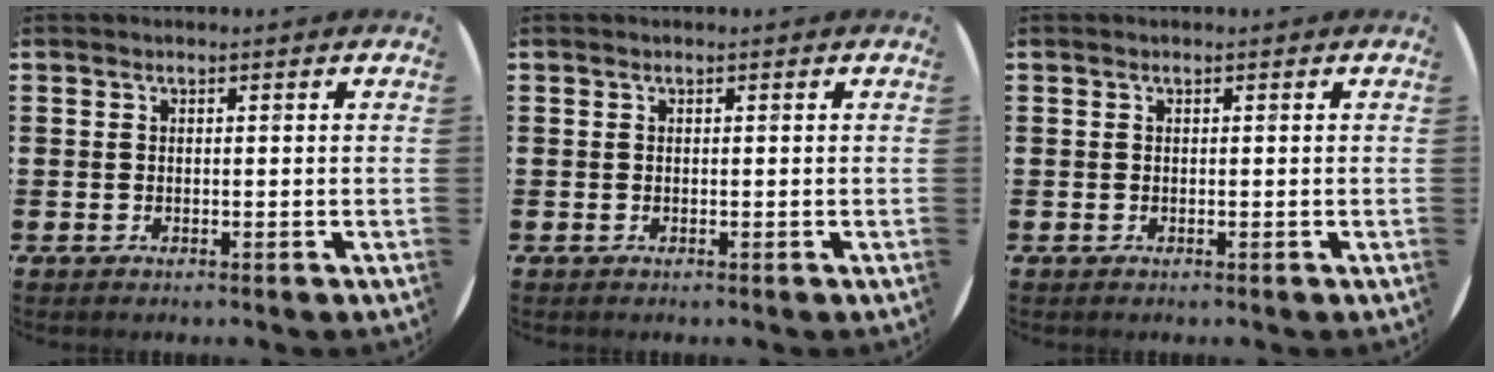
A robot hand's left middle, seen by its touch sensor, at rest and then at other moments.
{"total": 0.0}
{"total": 0.0}